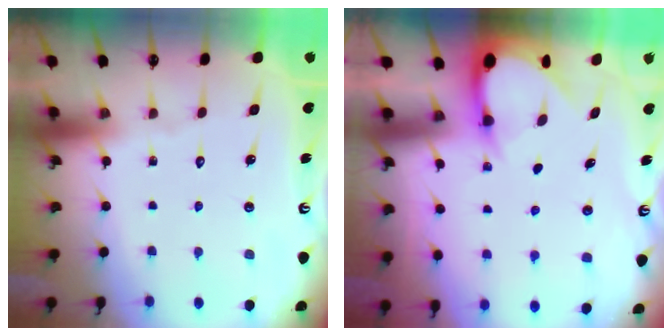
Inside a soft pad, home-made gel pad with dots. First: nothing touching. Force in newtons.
{"total": 3.7, "press": 3.7, "slide": 0.2}